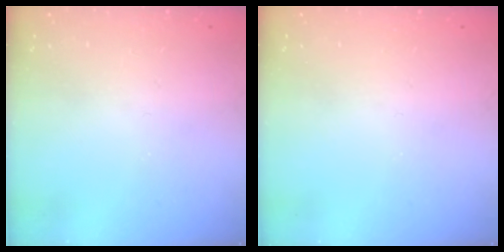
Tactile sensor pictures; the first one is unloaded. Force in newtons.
{"total": 0.0}